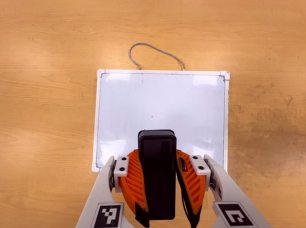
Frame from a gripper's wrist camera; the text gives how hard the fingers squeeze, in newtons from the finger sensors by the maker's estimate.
{"total": 7.9, "left": 6.3, "right": 9.5}